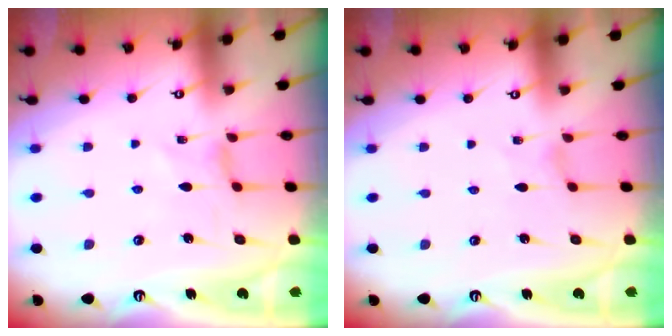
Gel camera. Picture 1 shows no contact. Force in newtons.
{"total": 0.0}